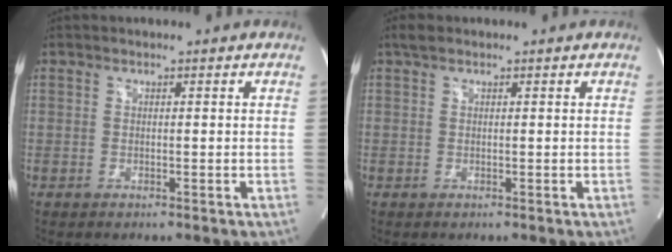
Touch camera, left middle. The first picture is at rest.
{"total": 1.2, "force": [0.8, 0.6, 0.6], "torque": [-0.012, 0.010, 0.015]}